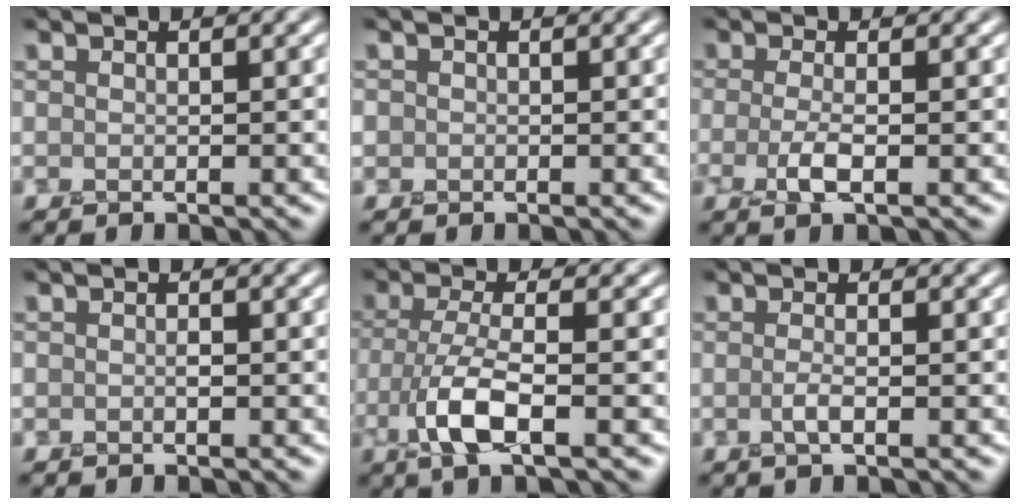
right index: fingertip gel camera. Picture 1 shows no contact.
{"total": 0.6, "force": [-0.2, 0.4, -0.5], "torque": [0.008, 0.003, -0.002]}
{"total": 2.2, "force": [-0.7, 0.6, 2.0], "torque": [-0.051, -0.003, -0.017]}
{"total": 0.0}
{"total": 4.5, "force": [-1.6, 1.4, 3.9], "torque": [-0.093, 0.003, -0.035]}
{"total": 1.1, "force": [-0.2, 0.4, 1.0], "torque": [-0.018, 0.003, -0.008]}